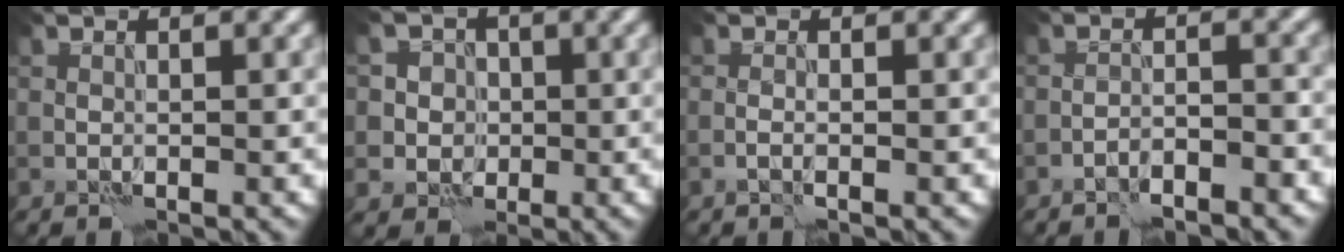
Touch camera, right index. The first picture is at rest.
{"total": 4.1, "force": [0.2, 4.0, 0.8], "torque": [0.012, 0.021, -0.013]}
{"total": 0.5, "force": [-0.3, -0.3, 0.4], "torque": [-0.005, 0.001, -0.008]}
{"total": 2.4, "force": [-2.1, 0.1, 1.1], "torque": [-0.012, 0.009, -0.038]}